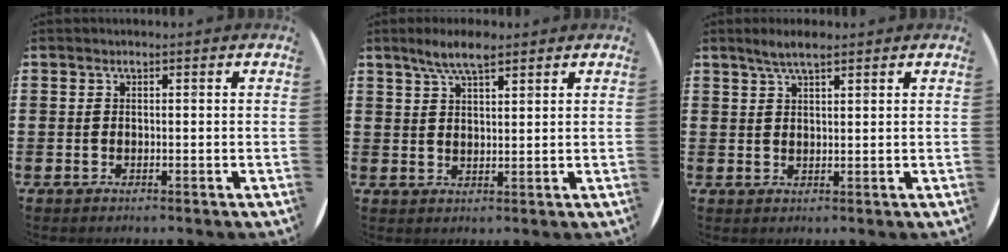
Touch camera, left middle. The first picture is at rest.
{"total": 5.2, "force": [3.9, 1.4, 3.2], "torque": [-0.062, -0.002, 0.067]}
{"total": 3.1, "force": [2.4, 0.6, 1.9], "torque": [-0.032, 0.001, 0.041]}